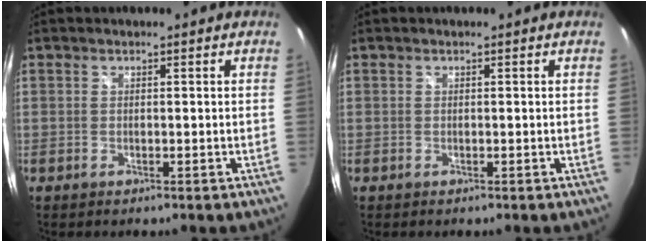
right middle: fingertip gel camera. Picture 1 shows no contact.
{"total": 0.0}